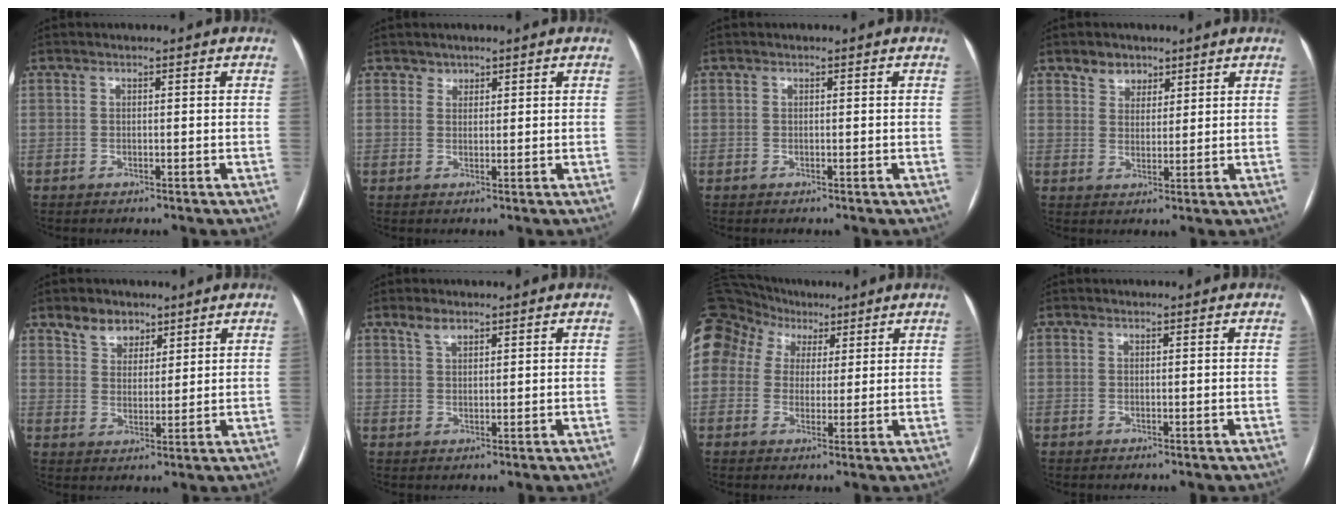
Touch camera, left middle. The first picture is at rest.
{"total": 1.3, "force": [1.0, 0.8, -0.1], "torque": [0.011, 0.000, 0.012]}
{"total": 0.0}
{"total": 3.7, "force": [2.6, 2.5, 0.6], "torque": [-0.008, 0.004, 0.044]}
{"total": 5.1, "force": [3.7, 3.3, 1.3], "torque": [-0.024, 0.006, 0.070]}
{"total": 2.4, "force": [1.9, 1.0, 1.2], "torque": [-0.028, 0.008, 0.039]}
{"total": 23.9, "force": [11.5, 18.7, 9.3], "torque": [-0.301, 0.117, 0.222]}
{"total": 0.0}